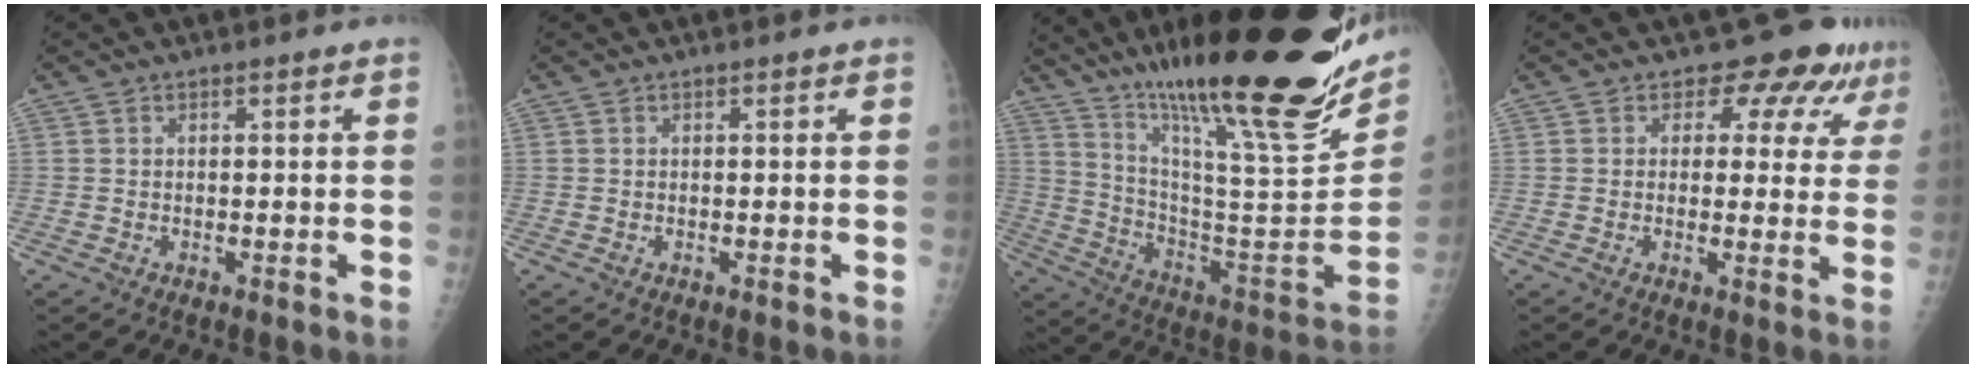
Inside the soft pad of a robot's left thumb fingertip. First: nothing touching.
{"total": 0.0}
{"total": 34.7, "force": [24.1, 6.2, 24.2], "torque": [-0.346, -0.101, 0.376]}
{"total": 8.0, "force": [6.1, 4.5, 2.6], "torque": [0.008, -0.030, 0.055]}